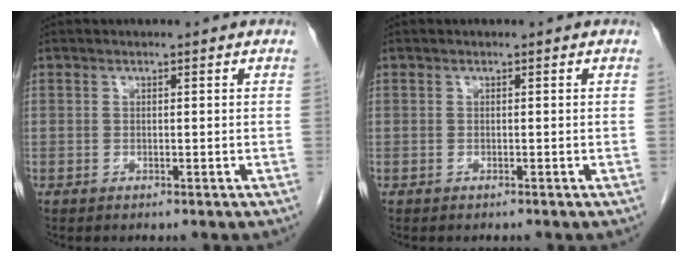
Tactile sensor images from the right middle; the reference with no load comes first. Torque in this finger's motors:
{"motor_torque": [0.50, 0.05, 0.01, 0.01]}